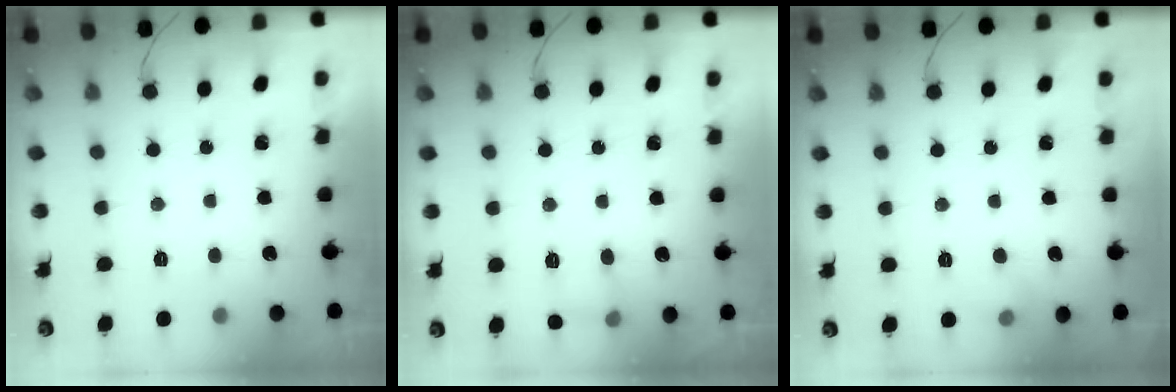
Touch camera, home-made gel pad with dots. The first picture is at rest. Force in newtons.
{"total": 3.8, "press": 3.6, "slide": 1.1}
{"total": 4.9, "press": 4.6, "slide": 1.6}